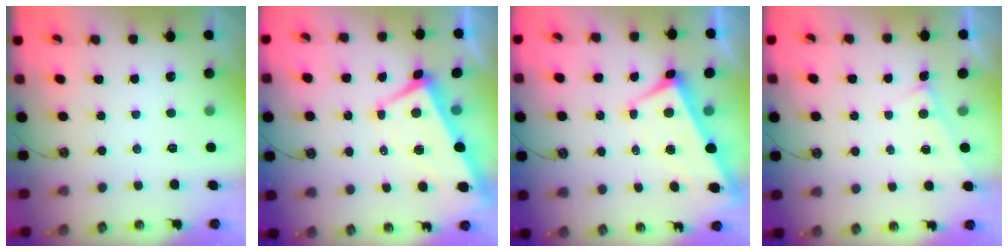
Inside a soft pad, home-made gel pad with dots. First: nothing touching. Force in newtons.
{"total": 1.7, "press": 1.5, "slide": 0.8}
{"total": 2.5, "press": 2.3, "slide": 0.9}
{"total": 2.3, "press": 2.3, "slide": 0.1}